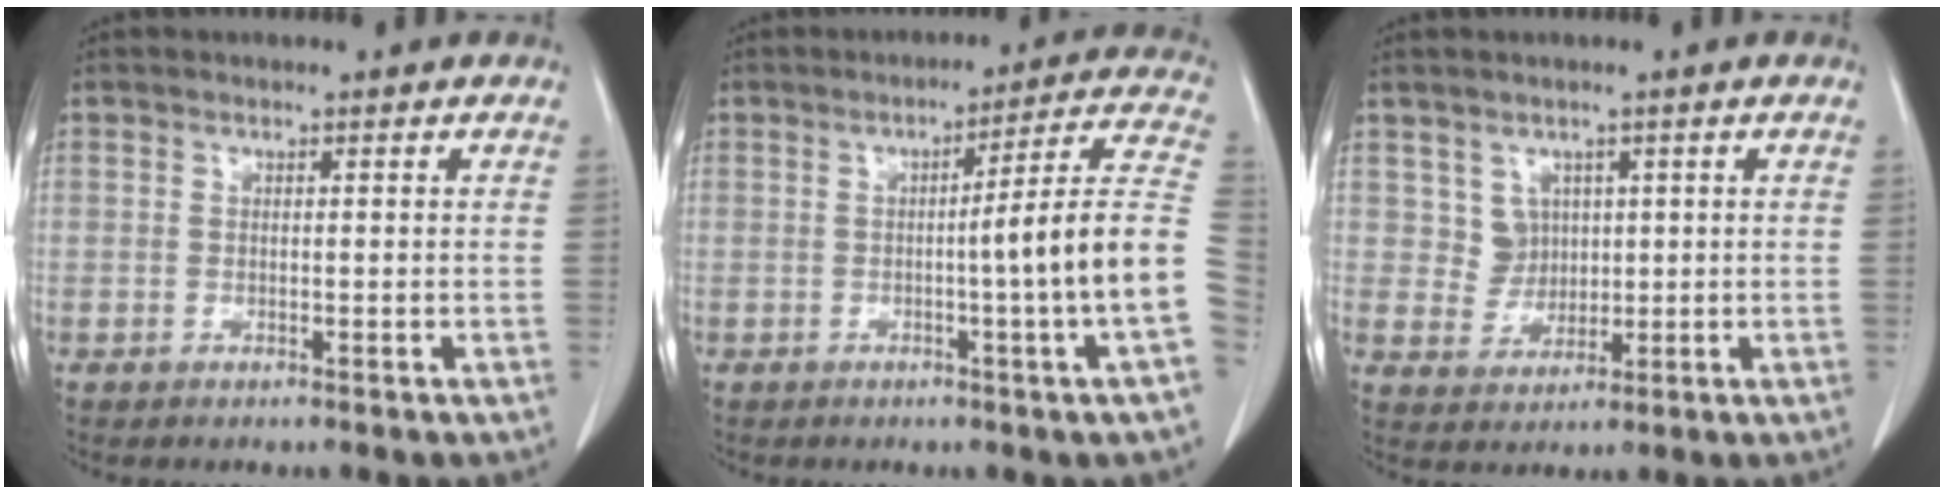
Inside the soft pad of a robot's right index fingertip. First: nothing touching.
{"total": 12.9, "force": [-2.3, -2.2, 12.5], "torque": [-0.156, 0.009, -0.038]}
{"total": 3.6, "force": [1.2, 3.4, 0.4], "torque": [-0.005, 0.004, 0.026]}